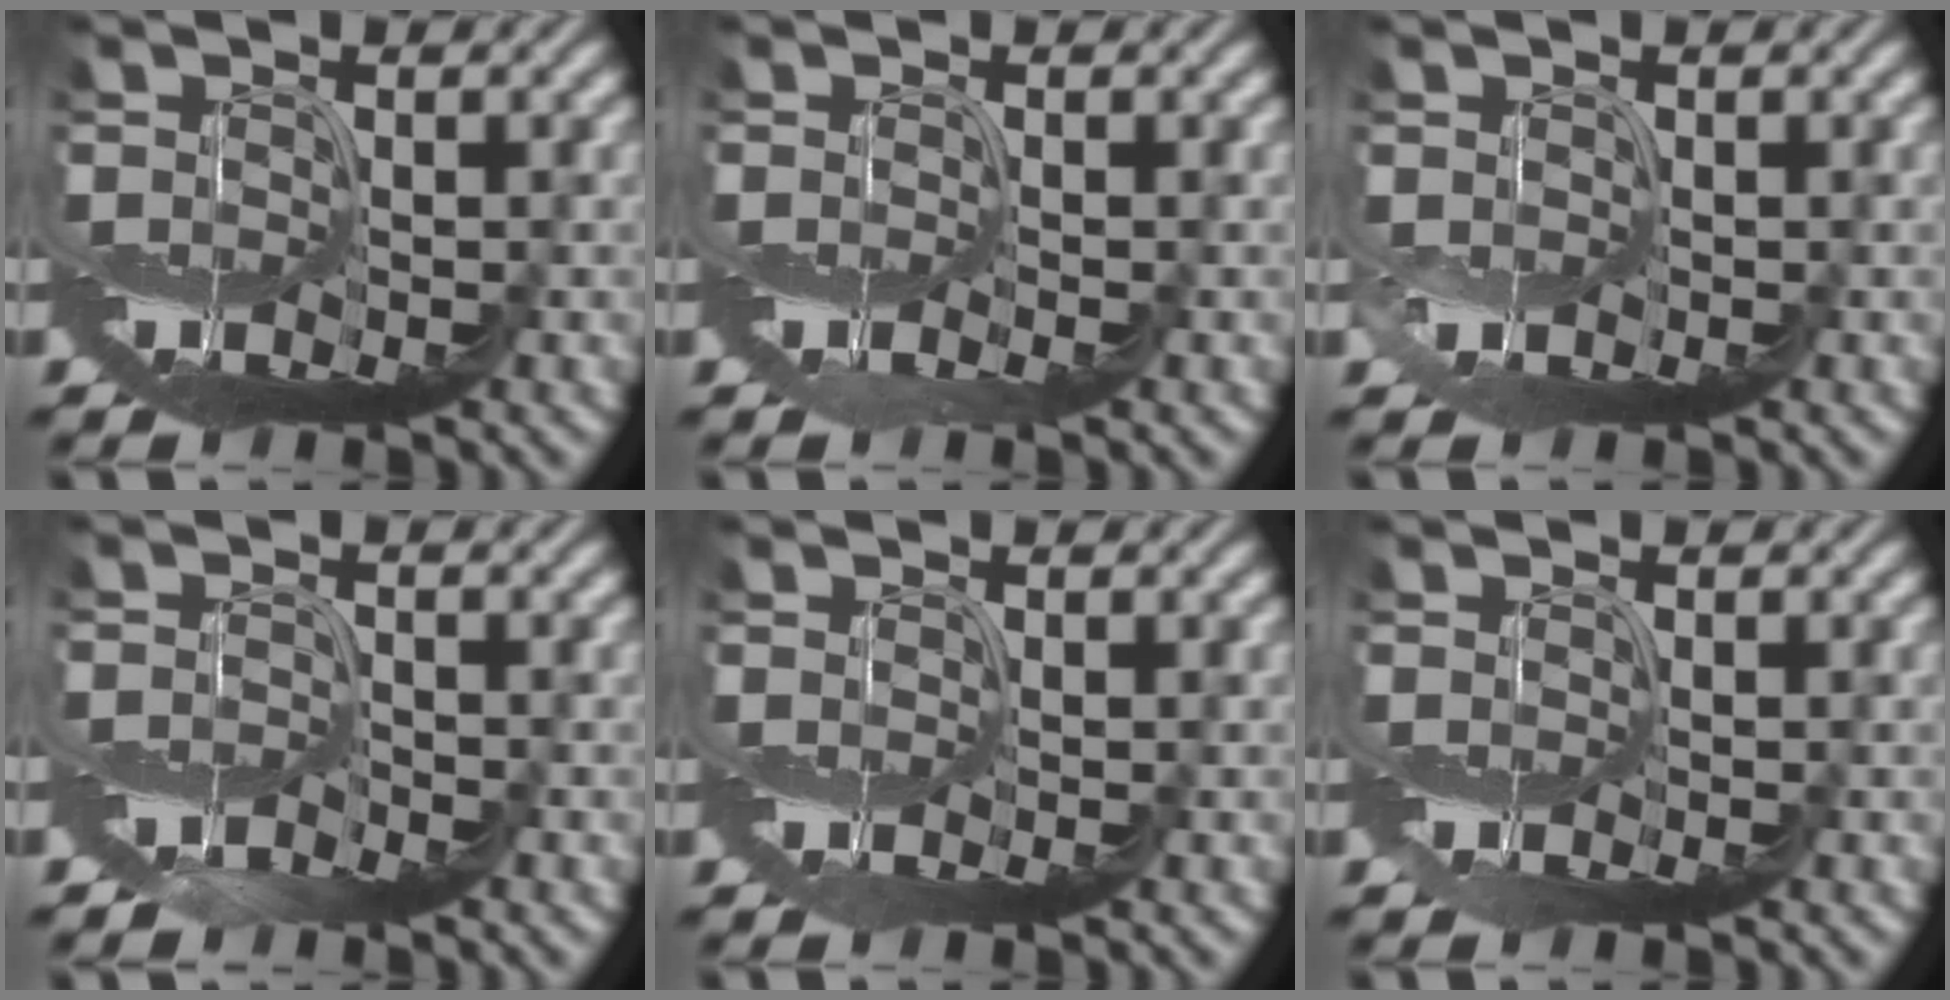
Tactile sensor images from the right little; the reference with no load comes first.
{"total": 0.7, "force": [-0.1, -0.5, -0.5], "torque": [0.005, 0.000, -0.003]}
{"total": 0.6, "force": [0.6, 0.1, 0.0], "torque": [-0.001, 0.000, 0.011]}
{"total": 1.3, "force": [-1.1, -0.3, -0.7], "torque": [0.014, 0.000, -0.020]}
{"total": 0.6, "force": [0.6, -0.2, -0.1], "torque": [-0.002, 0.000, 0.009]}
{"total": 0.0}